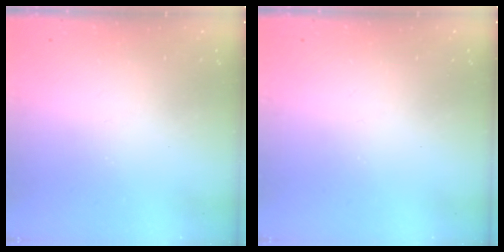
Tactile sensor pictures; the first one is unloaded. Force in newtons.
{"total": 0.0}